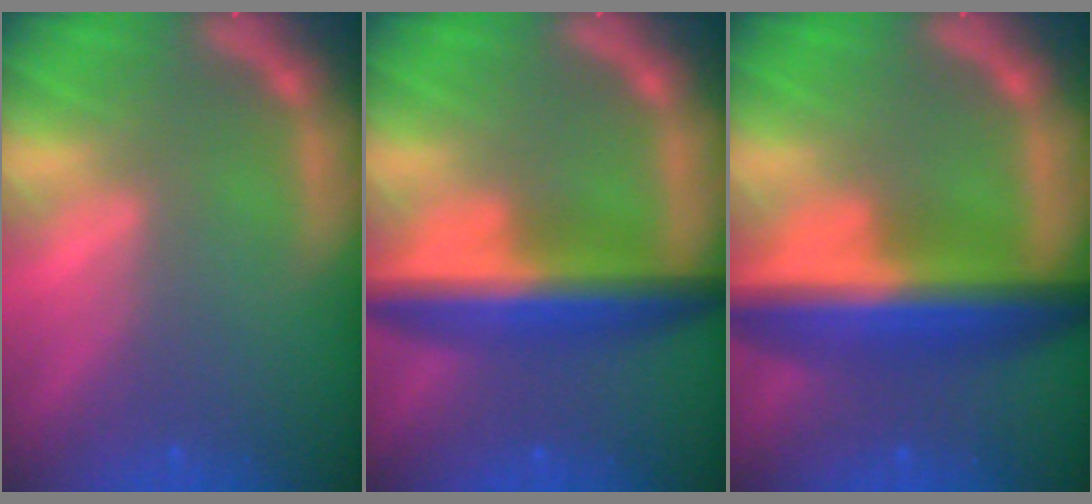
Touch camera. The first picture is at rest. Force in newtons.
{"total": 8.0}
{"total": 10.0}